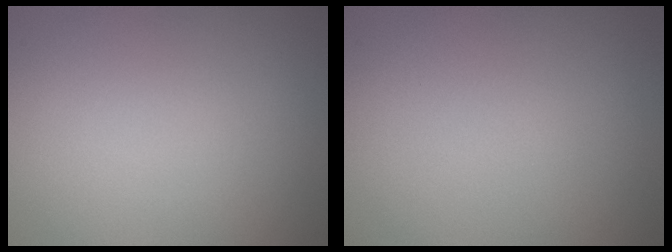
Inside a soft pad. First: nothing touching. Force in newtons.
{"total": 0.0}